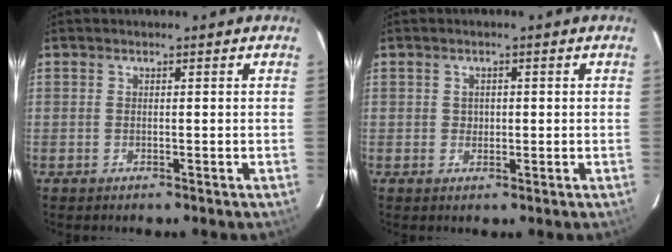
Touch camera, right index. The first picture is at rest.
{"total": 1.5, "force": [0.1, 1.4, 0.5], "torque": [-0.004, 0.004, 0.001]}